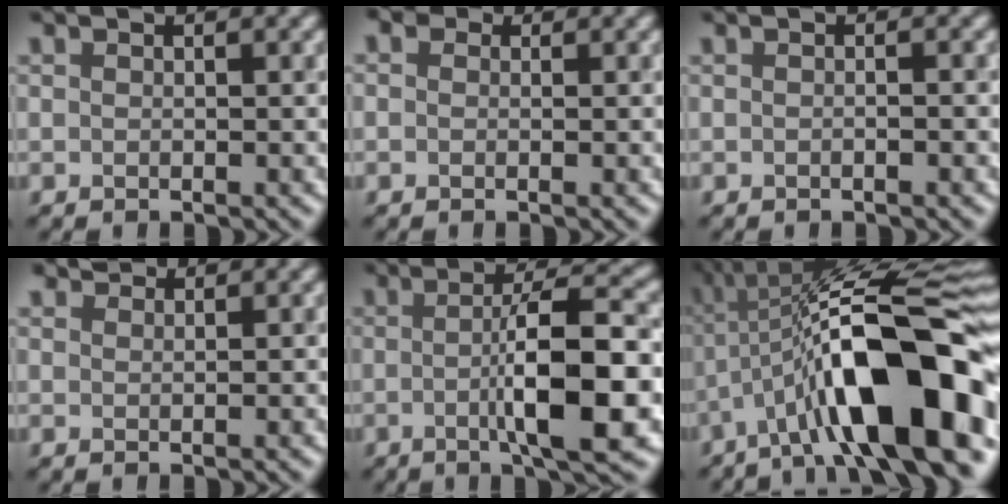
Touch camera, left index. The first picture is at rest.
{"total": 1.9, "force": [0.8, 1.4, 1.1], "torque": [-0.009, 0.003, -0.018]}
{"total": 1.4, "force": [0.0, 0.6, 1.2], "torque": [-0.002, -0.007, -0.010]}
{"total": 1.6, "force": [1.5, 0.5, 0.3], "torque": [-0.010, -0.002, 0.020]}
{"total": 8.6, "force": [-1.2, 1.7, 8.3], "torque": [-0.116, 0.008, -0.025]}
{"total": 15.4, "force": [-3.9, 4.7, 14.1], "torque": [-0.206, 0.026, -0.070]}